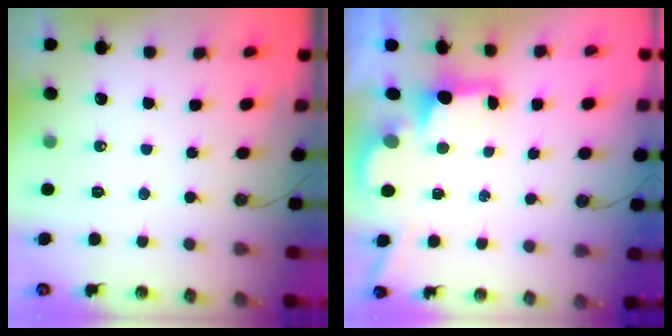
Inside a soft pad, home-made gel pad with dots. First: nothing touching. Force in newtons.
{"total": 2.5, "press": 2.4, "slide": 0.7}